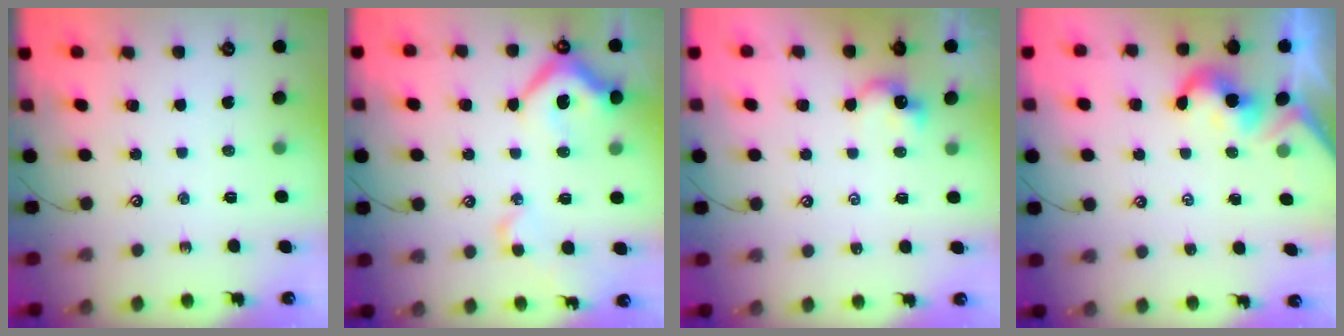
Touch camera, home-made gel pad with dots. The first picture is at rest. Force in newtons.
{"total": 9.9, "press": 9.8, "slide": 1.6}
{"total": 1.7, "press": 1.7, "slide": 0.4}
{"total": 2.0, "press": 1.9, "slide": 0.5}